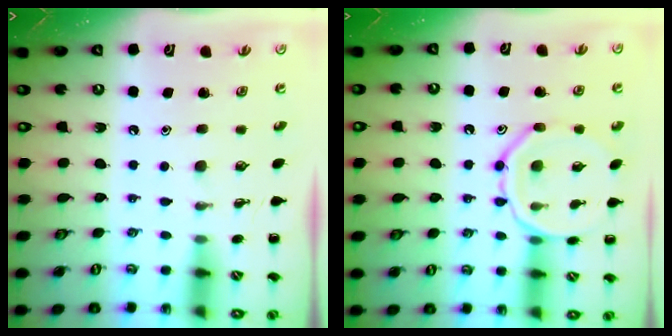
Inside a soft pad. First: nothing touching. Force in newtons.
{"total": 12.6, "press": 12.6, "slide": 0.5}